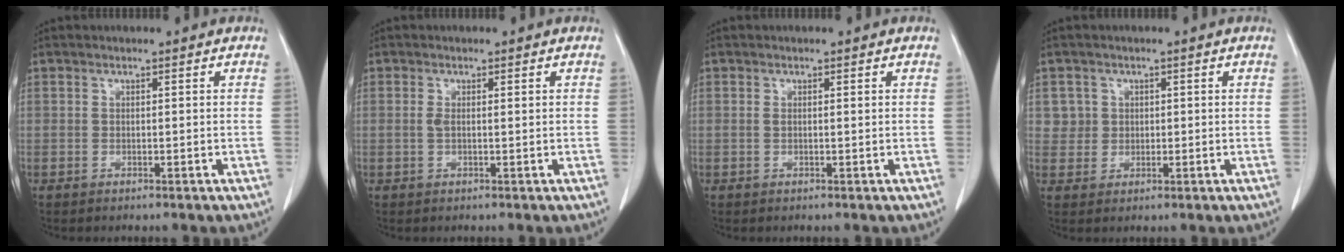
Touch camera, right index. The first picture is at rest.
{"total": 1.3, "force": [0.2, 0.4, 1.2], "torque": [-0.025, 0.004, 0.005]}
{"total": 0.7, "force": [0.2, 0.1, 0.6], "torque": [-0.015, 0.003, 0.006]}
{"total": 2.9, "force": [0.9, 2.8, -0.2], "torque": [0.024, 0.003, 0.012]}